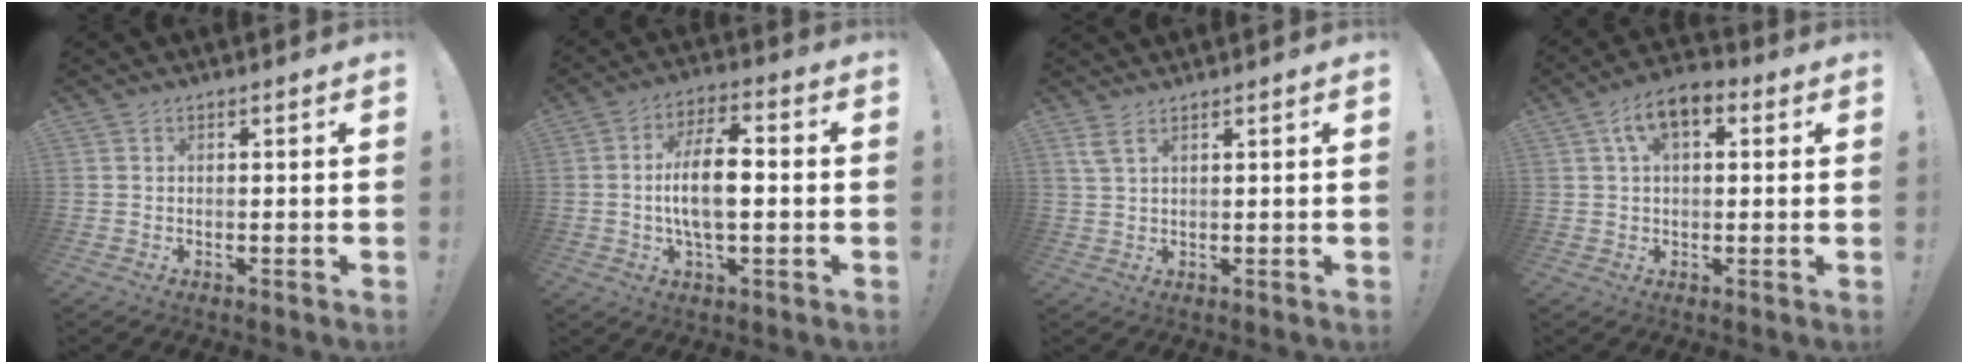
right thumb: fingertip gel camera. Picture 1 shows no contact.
{"total": 11.9, "force": [-1.0, 4.9, 10.8], "torque": [-0.200, 0.005, -0.024]}
{"total": 3.3, "force": [2.3, 0.9, 2.3], "torque": [-0.040, -0.006, 0.040]}
{"total": 8.6, "force": [3.2, 4.6, 6.5], "torque": [-0.106, 0.007, 0.059]}